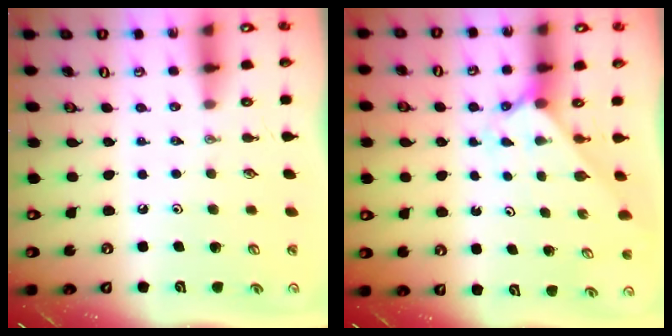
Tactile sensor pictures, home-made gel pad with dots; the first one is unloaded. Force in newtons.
{"total": 1.9, "press": 1.9, "slide": 0.2}